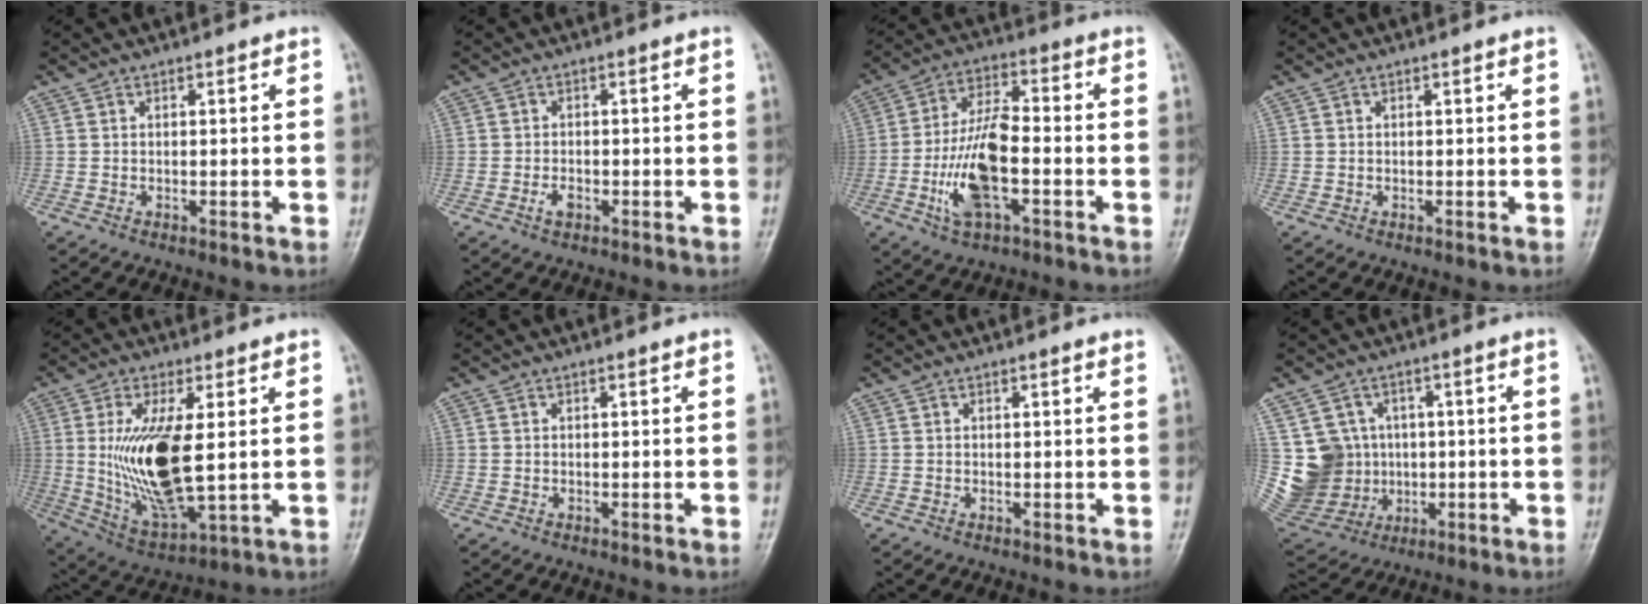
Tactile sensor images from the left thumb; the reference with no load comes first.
{"total": 2.1, "force": [-0.9, 1.3, 1.3], "torque": [-0.021, 0.007, -0.016]}
{"total": 13.1, "force": [-3.5, 5.5, 11.4], "torque": [-0.222, 0.022, -0.066]}
{"total": 0.0}
{"total": 15.9, "force": [1.3, 6.0, 14.7], "torque": [-0.283, -0.023, 0.040]}
{"total": 0.0}
{"total": 0.7, "force": [0.6, 0.0, 0.3], "torque": [-0.008, -0.001, 0.007]}
{"total": 12.6, "force": [1.3, 11.9, 4.1], "torque": [-0.056, 0.018, 0.048]}